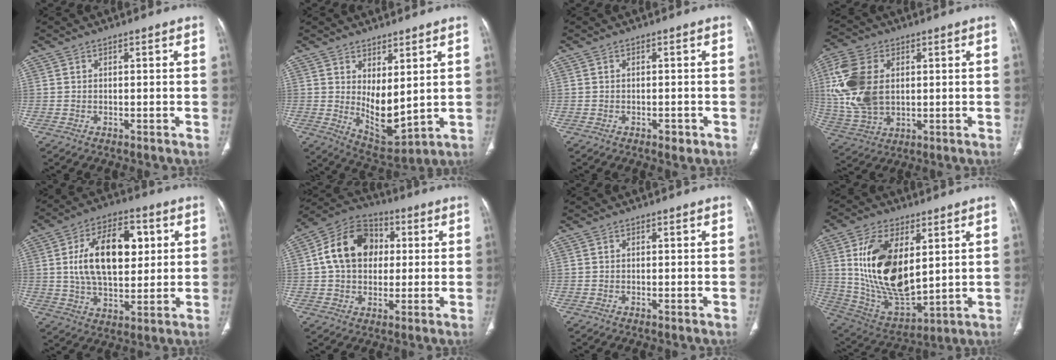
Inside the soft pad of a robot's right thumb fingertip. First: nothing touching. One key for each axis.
{"total": 8.9, "fx": 1.9, "fy": 4.1, "fz": 7.7, "tx": -0.108, "ty": -0.036, "tz": 0.054}
{"total": 1.6, "fx": -0.9, "fy": 0.8, "fz": 1.1, "tx": -0.011, "ty": 0.001, "tz": -0.010}
{"total": 15.5, "fx": 2.6, "fy": 10.3, "fz": 11.4, "tx": -0.243, "ty": 0.000, "tz": 0.057}
{"total": 17.3, "fx": 3.4, "fy": 9.8, "fz": 13.8, "tx": -0.208, "ty": 0.003, "tz": 0.059}
{"total": 14.4, "fx": 2.0, "fy": 11.1, "fz": 9.0, "tx": -0.132, "ty": 0.022, "tz": 0.024}
{"total": 0.0}
{"total": 20.5, "fx": 4.7, "fy": 10.9, "fz": 16.8, "tx": -0.299, "ty": -0.028, "tz": 0.103}